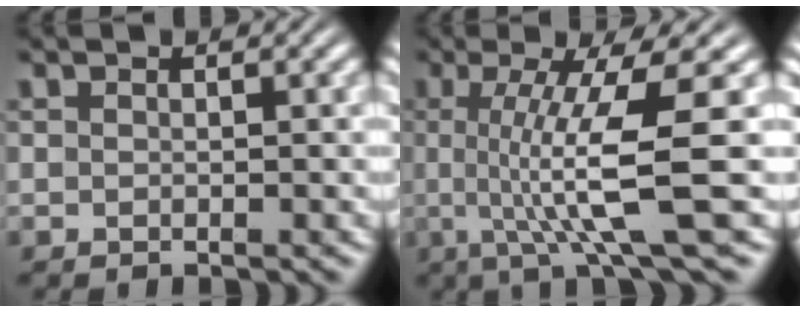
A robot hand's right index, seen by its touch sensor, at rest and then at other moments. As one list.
[{"total": 7.5, "force": [-0.3, 0.6, 7.5], "torque": [-0.125, -0.013, 0.000]}]